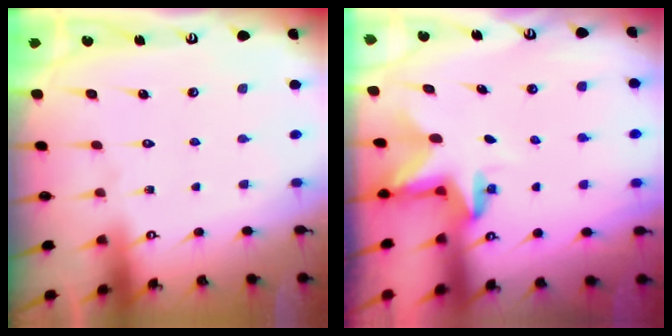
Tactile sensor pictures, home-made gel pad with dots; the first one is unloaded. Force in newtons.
{"total": 2.8, "press": 2.8, "slide": 0.2}